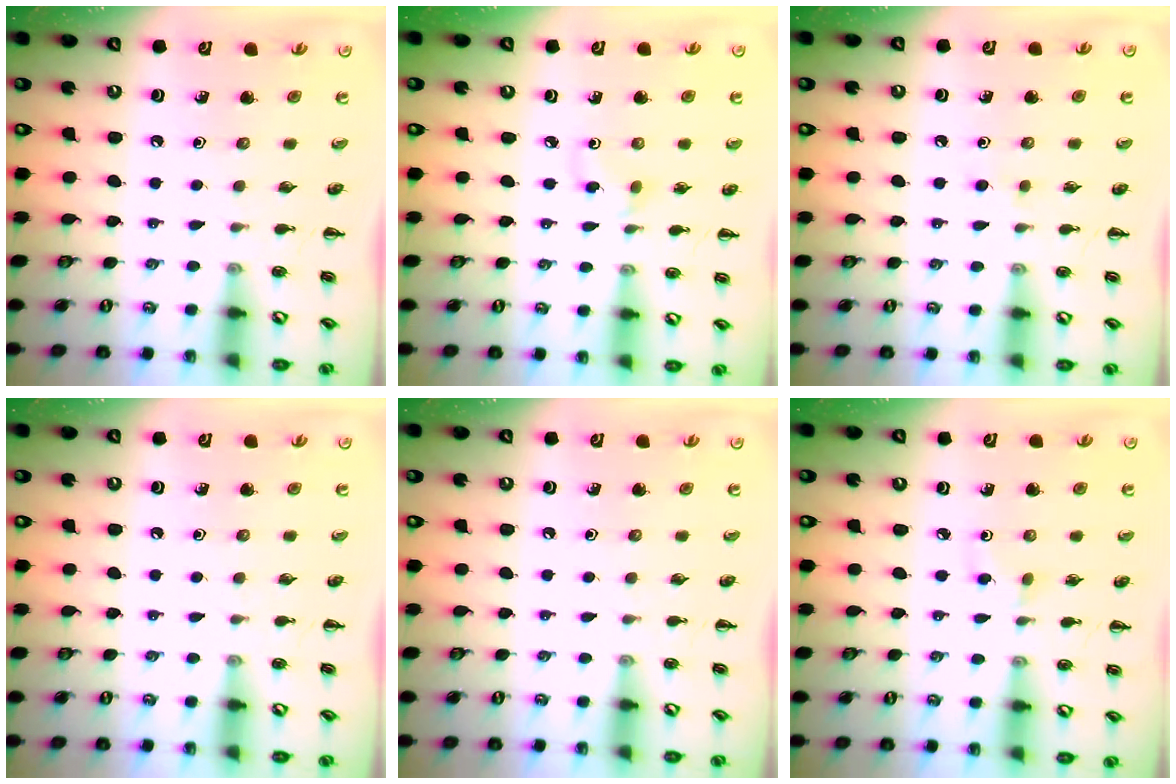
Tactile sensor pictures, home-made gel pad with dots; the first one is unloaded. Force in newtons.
{"total": 3.7, "press": 3.4, "slide": 1.5}
{"total": 2.5, "press": 2.2, "slide": 1.0}
{"total": 0.0}
{"total": 0.0}
{"total": 2.3, "press": 2.1, "slide": 0.9}